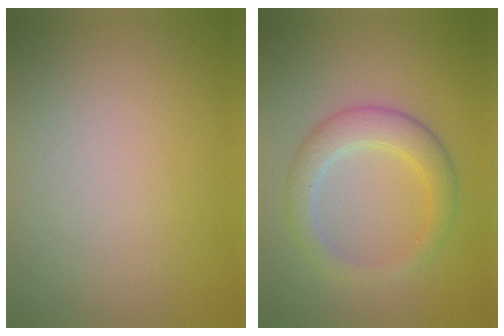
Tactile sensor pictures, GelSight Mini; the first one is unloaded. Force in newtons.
{"total": 3.8, "press": 3.7, "slide": 0.2}